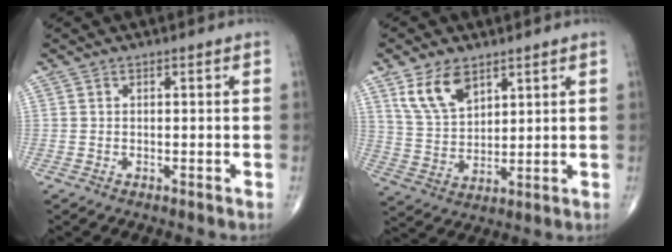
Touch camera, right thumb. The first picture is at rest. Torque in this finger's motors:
{"motor_torque": [0.11, 0.41, 0.04, 0.05, 0.06]}